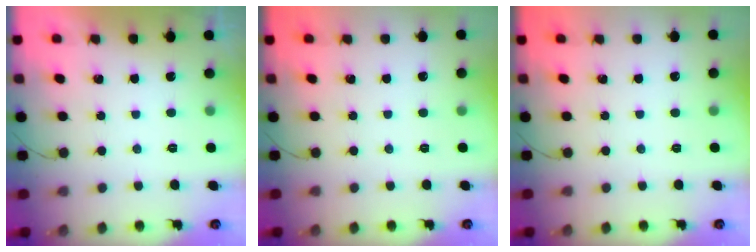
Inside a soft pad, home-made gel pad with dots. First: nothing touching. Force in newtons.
{"total": 0.0}
{"total": 0.0}